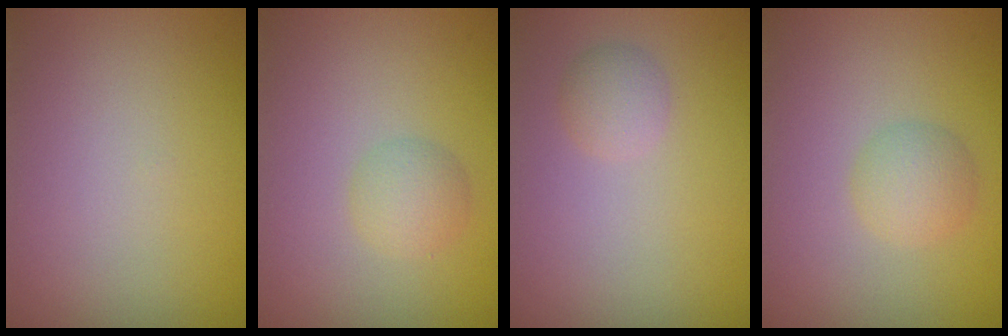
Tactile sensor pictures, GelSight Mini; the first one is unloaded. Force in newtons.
{"total": 1.8, "press": 1.8, "slide": 0.0}
{"total": 1.5, "press": 1.5, "slide": 0.0}
{"total": 2.1, "press": 2.1, "slide": 0.0}